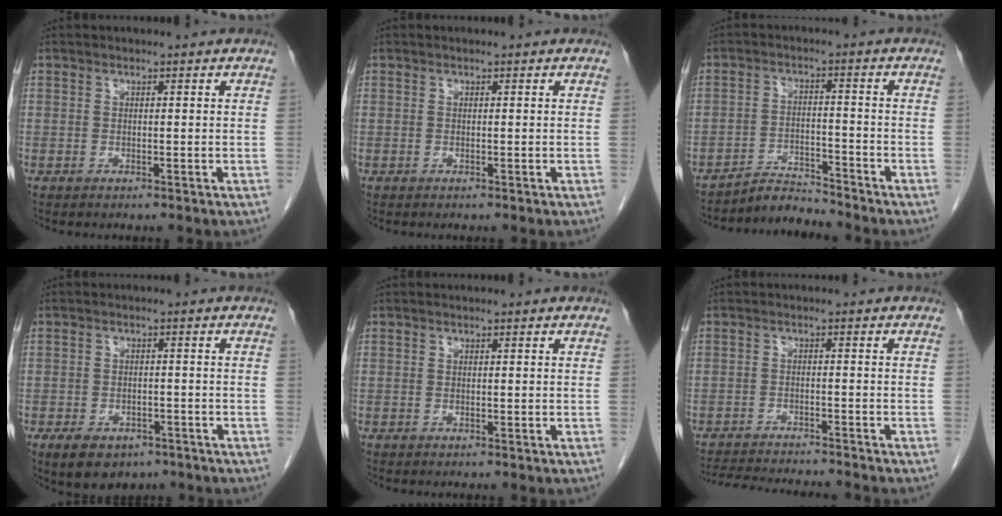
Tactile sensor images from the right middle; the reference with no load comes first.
{"total": 0.0}
{"total": 4.3, "force": [-4.3, -0.5, -0.7], "torque": [0.014, -0.006, -0.072]}
{"total": 7.4, "force": [-4.8, 4.3, 3.6], "torque": [-0.054, 0.001, -0.067]}
{"total": 0.0}
{"total": 10.4, "force": [-9.9, 0.0, 3.2], "torque": [-0.046, -0.008, -0.147]}